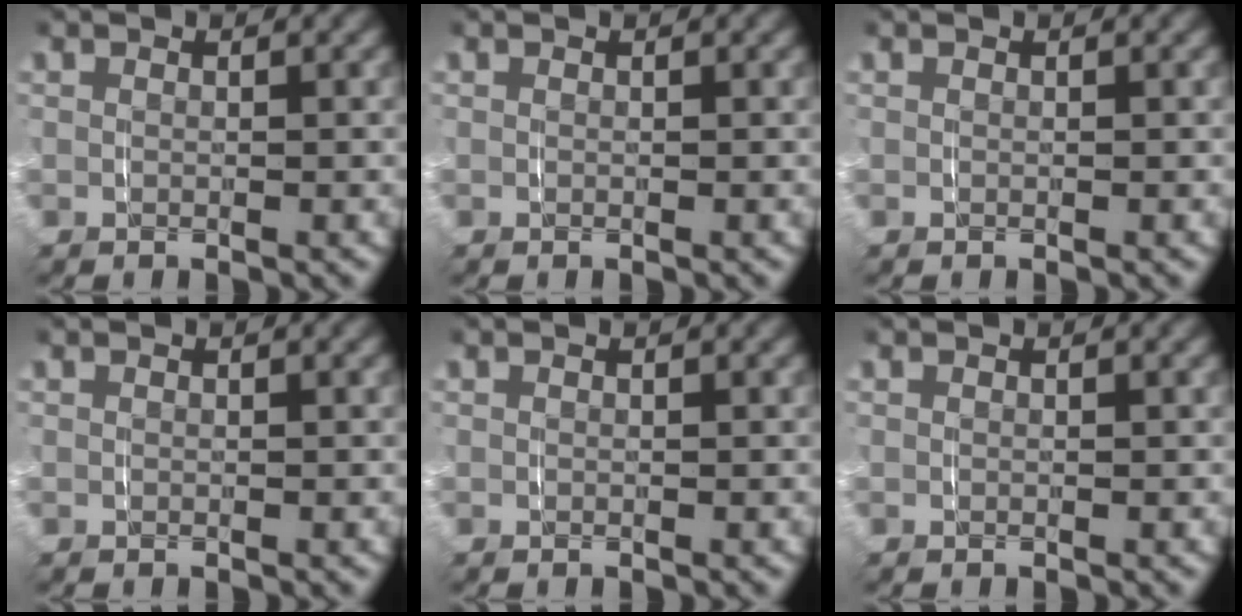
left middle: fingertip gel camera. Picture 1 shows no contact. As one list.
[{"total": 0.0}, {"total": 0.0}, {"total": 0.0}, {"total": 0.0}, {"total": 0.0}]